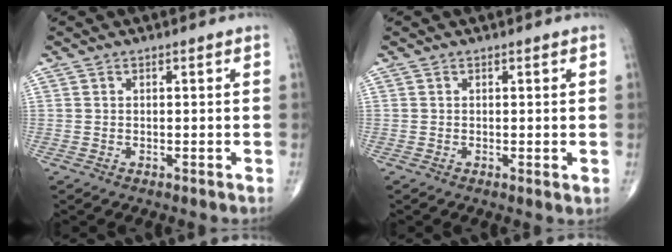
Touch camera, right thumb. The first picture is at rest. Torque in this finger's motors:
{"motor_torque": [-0.20, 0.15, -0.18, -0.23, 0.01]}